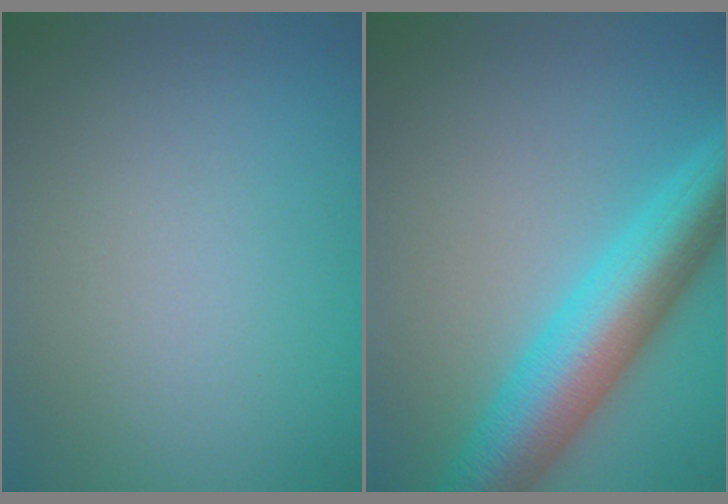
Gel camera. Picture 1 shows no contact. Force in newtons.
{"total": 8.5, "press": 8.5, "slide": 0.2}